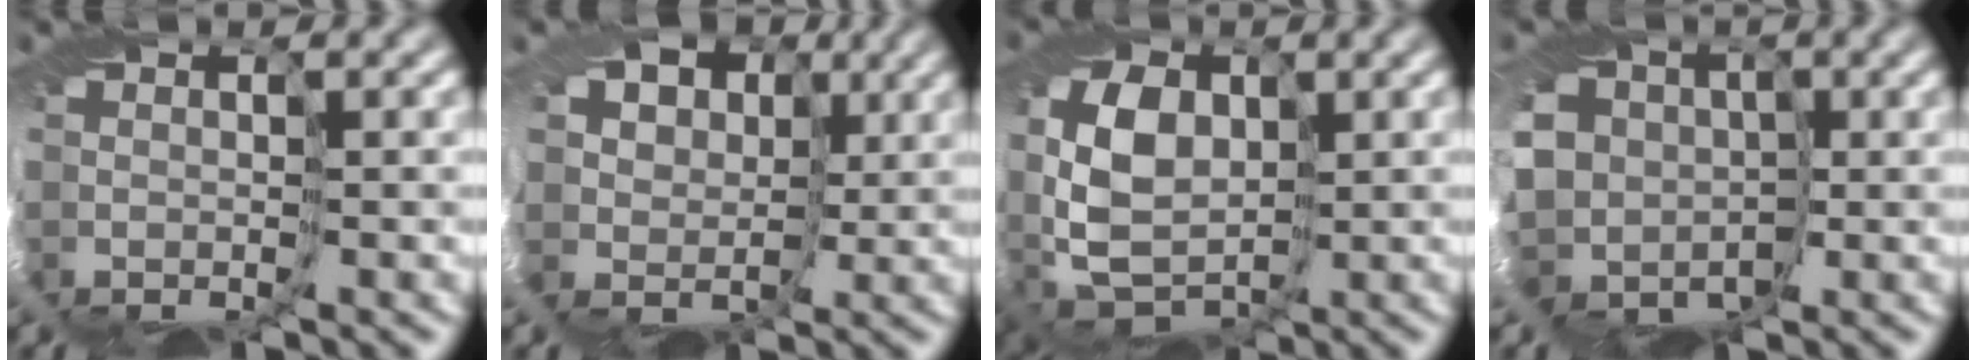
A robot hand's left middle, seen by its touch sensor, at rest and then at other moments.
{"total": 11.7, "force": [5.5, 9.1, 4.8], "torque": [-0.091, 0.037, 0.089]}
{"total": 8.7, "force": [0.6, 6.7, 5.5], "torque": [-0.134, 0.003, 0.025]}
{"total": 8.6, "force": [-0.4, 7.7, 3.8], "torque": [-0.086, -0.007, -0.029]}